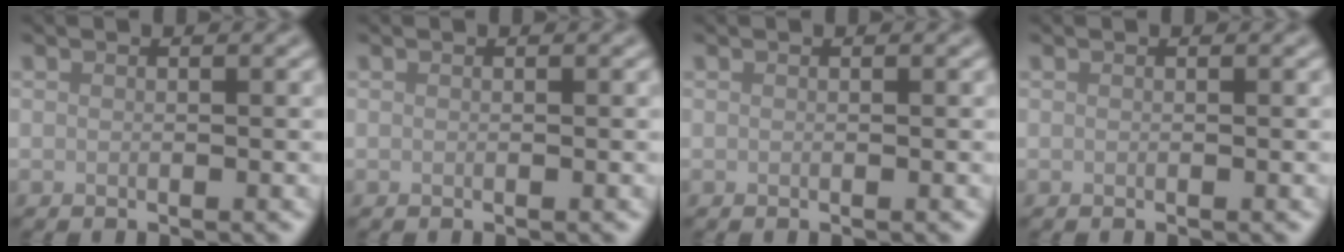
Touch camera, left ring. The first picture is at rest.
{"total": 0.0}
{"total": 0.0}
{"total": 0.0}